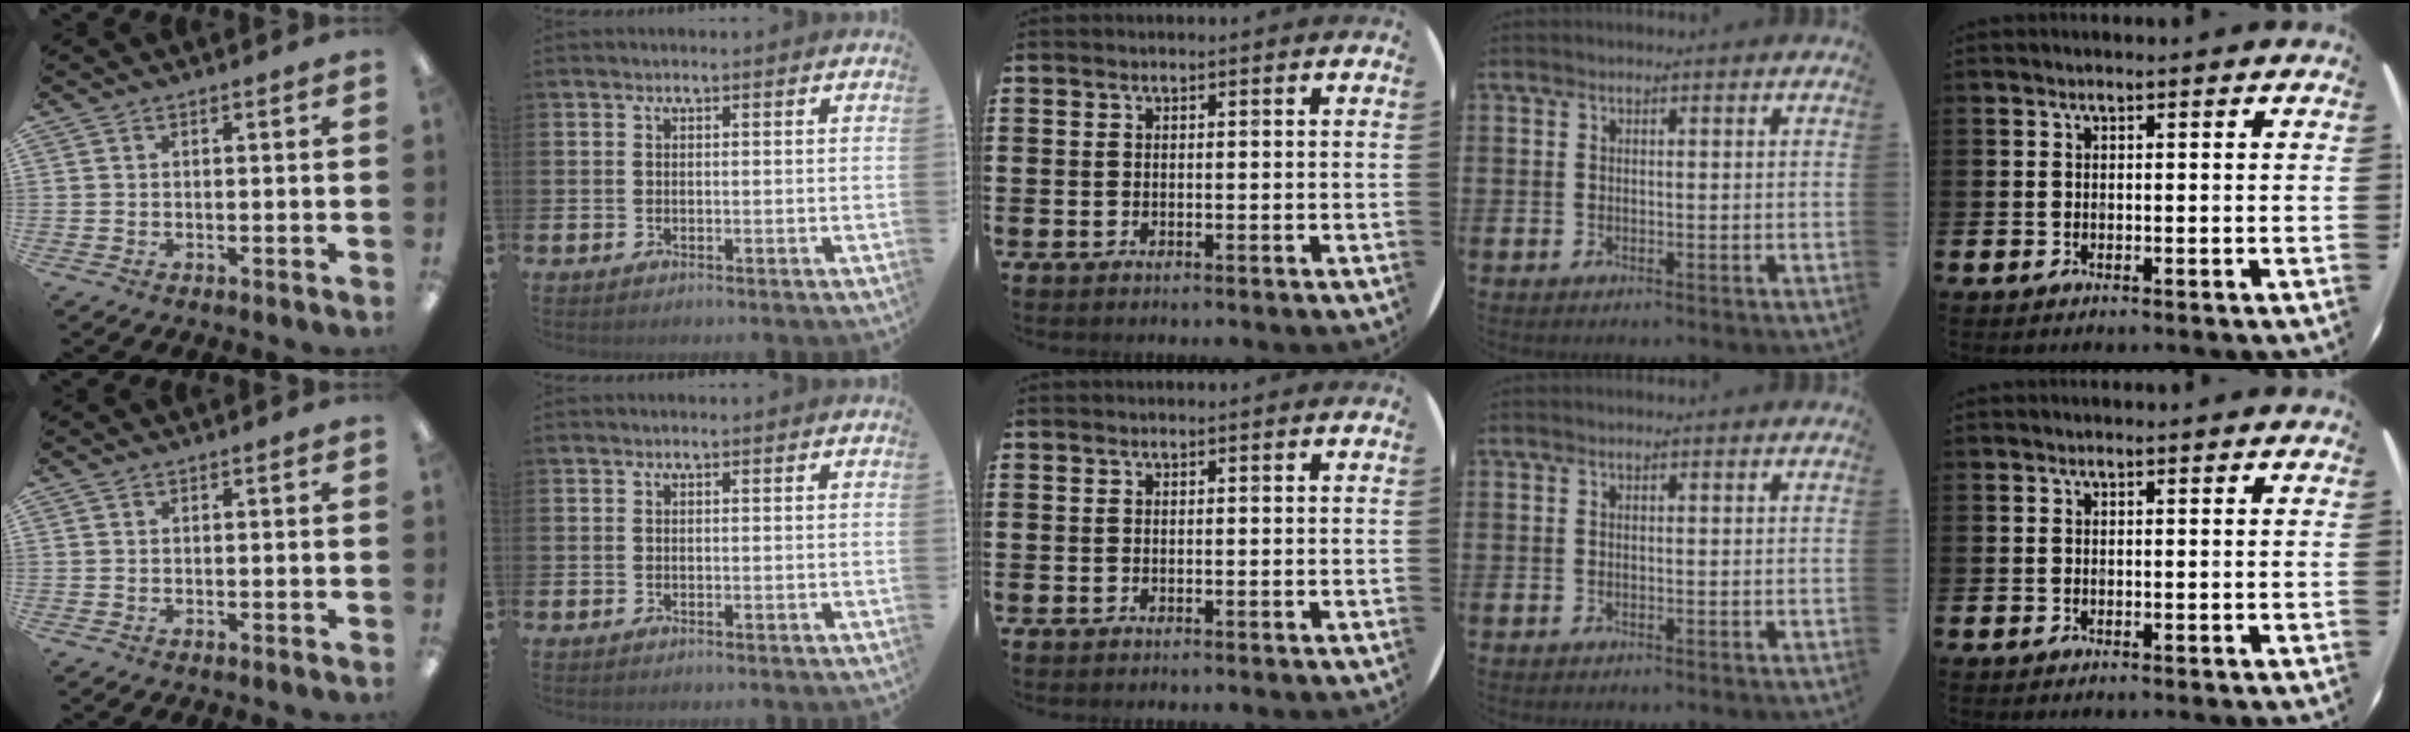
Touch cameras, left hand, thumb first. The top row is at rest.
{}